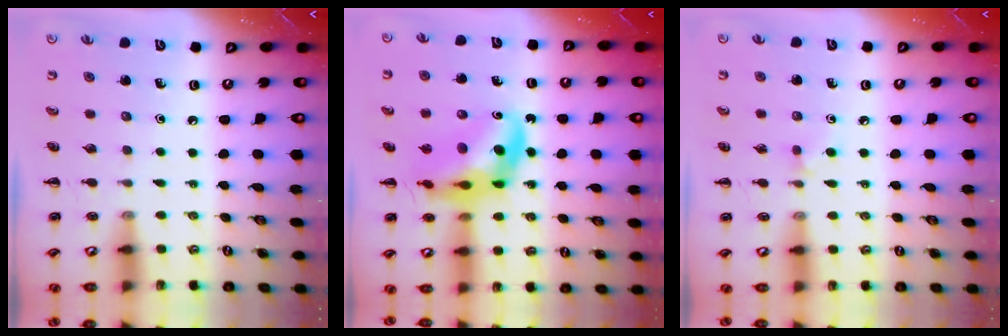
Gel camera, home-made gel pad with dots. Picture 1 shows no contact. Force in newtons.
{"total": 11.7, "press": 11.3, "slide": 3.0}
{"total": 4.3, "press": 4.1, "slide": 1.6}